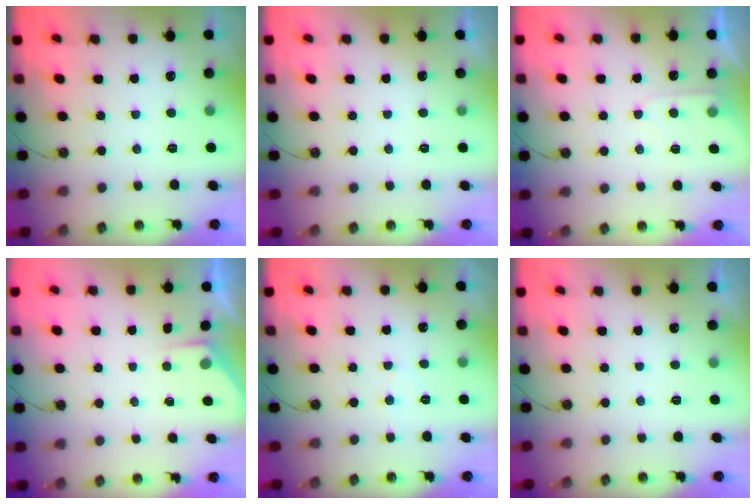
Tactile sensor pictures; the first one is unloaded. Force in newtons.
{"total": 0.0}
{"total": 5.1, "press": 5.1, "slide": 0.6}
{"total": 2.4, "press": 2.3, "slide": 0.4}
{"total": 4.4, "press": 4.4, "slide": 0.6}
{"total": 0.0}